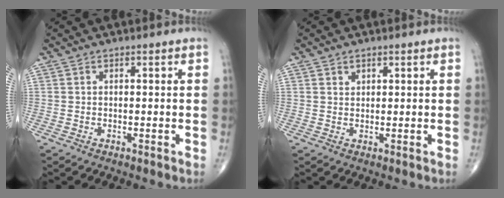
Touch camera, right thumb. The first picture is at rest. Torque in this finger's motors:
{"motor_torque": [-0.16, -0.09, -0.05, 0.20, 0.00]}